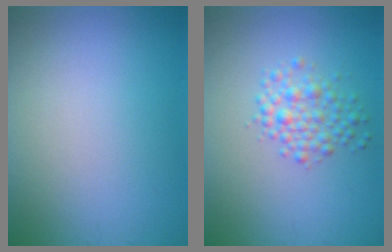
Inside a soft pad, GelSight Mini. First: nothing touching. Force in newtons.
{"total": 2.7, "press": 2.7, "slide": 0.1}